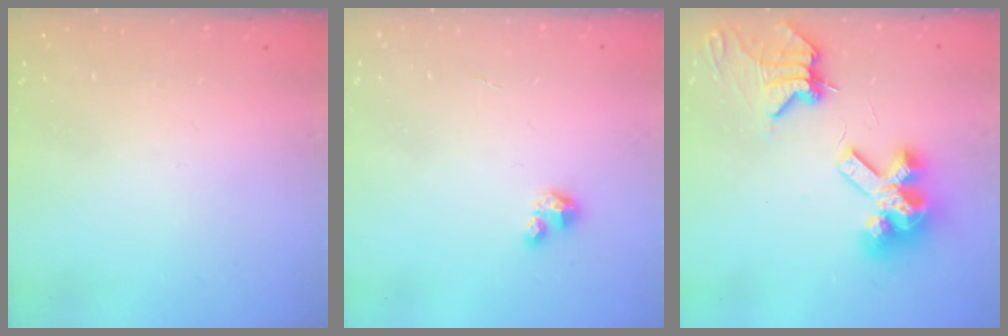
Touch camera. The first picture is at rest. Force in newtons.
{"total": 1.9, "press": 1.9, "slide": 0.1}
{"total": 11.5, "press": 11.4, "slide": 1.5}